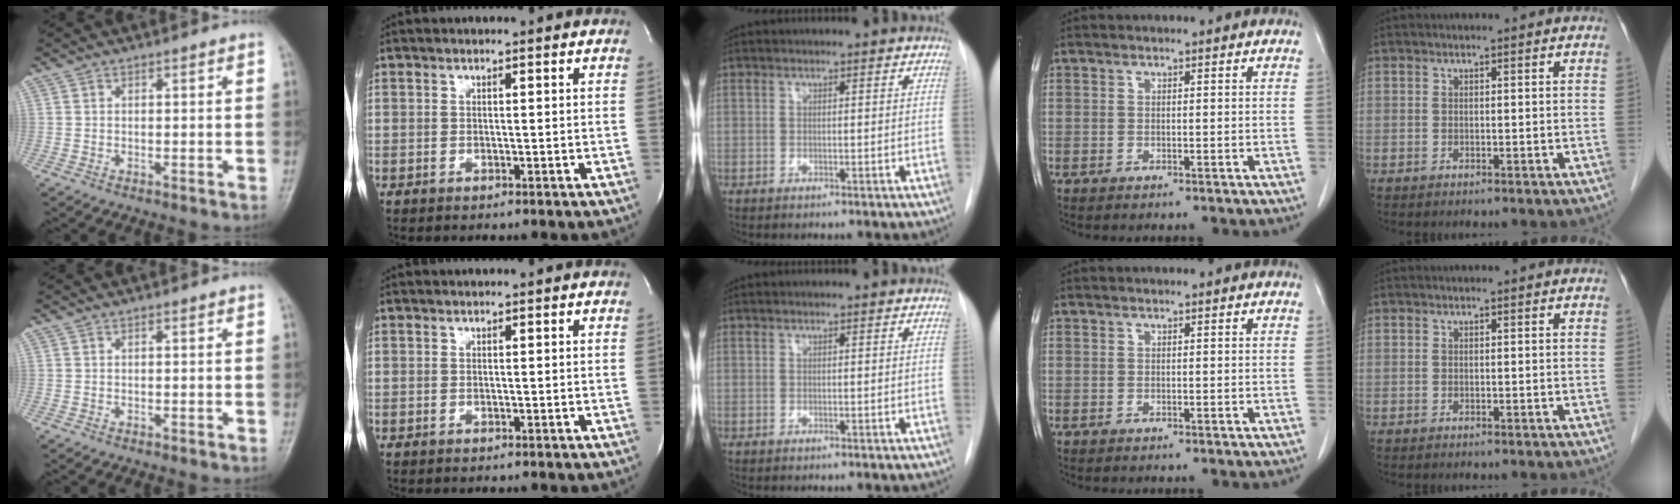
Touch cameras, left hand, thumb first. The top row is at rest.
{}